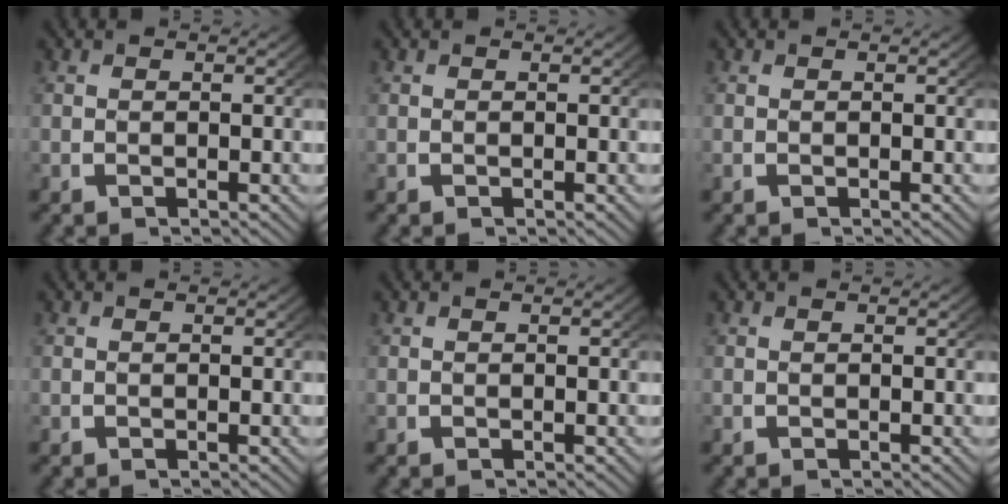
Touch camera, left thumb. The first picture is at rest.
{"total": 0.0}
{"total": 0.0}
{"total": 0.0}
{"total": 0.0}
{"total": 0.0}